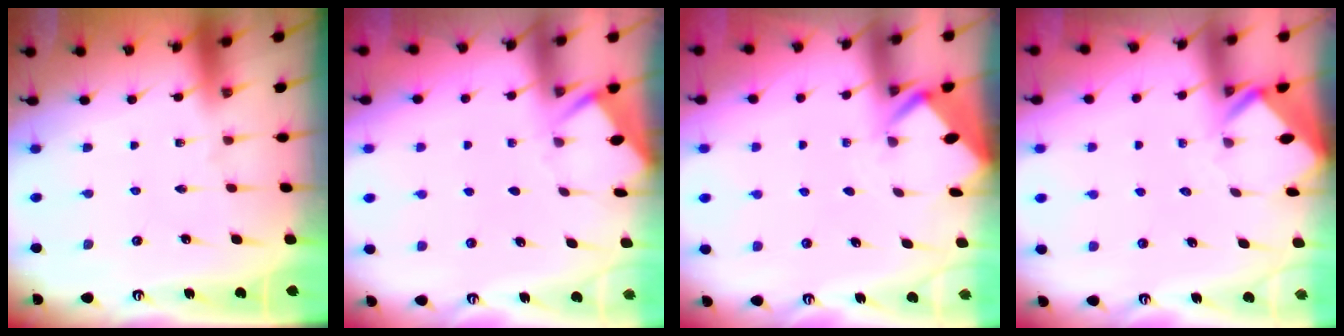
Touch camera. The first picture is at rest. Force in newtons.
{"total": 2.9, "press": 2.9, "slide": 0.3}
{"total": 2.5, "press": 2.5, "slide": 0.2}
{"total": 2.8, "press": 2.8, "slide": 0.2}